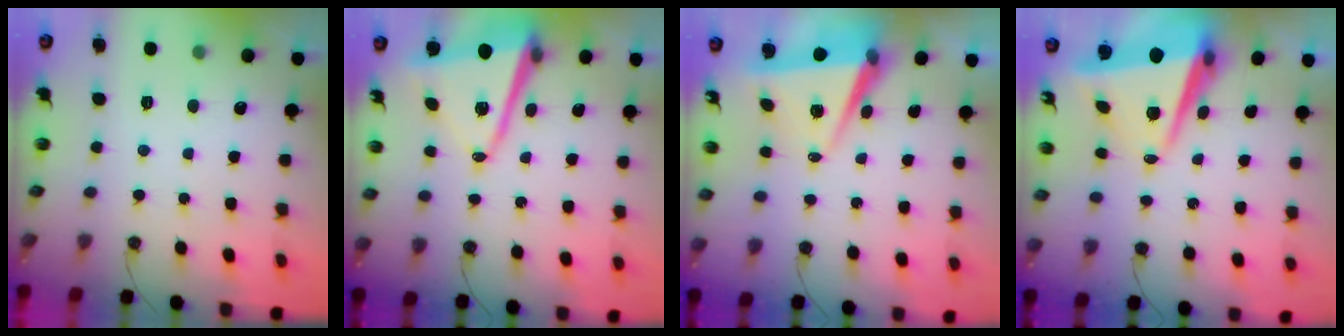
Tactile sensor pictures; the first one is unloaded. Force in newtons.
{"total": 11.9, "press": 11.6, "slide": 2.7}
{"total": 6.7, "press": 5.1, "slide": 4.4}
{"total": 8.2, "press": 8.1, "slide": 1.4}